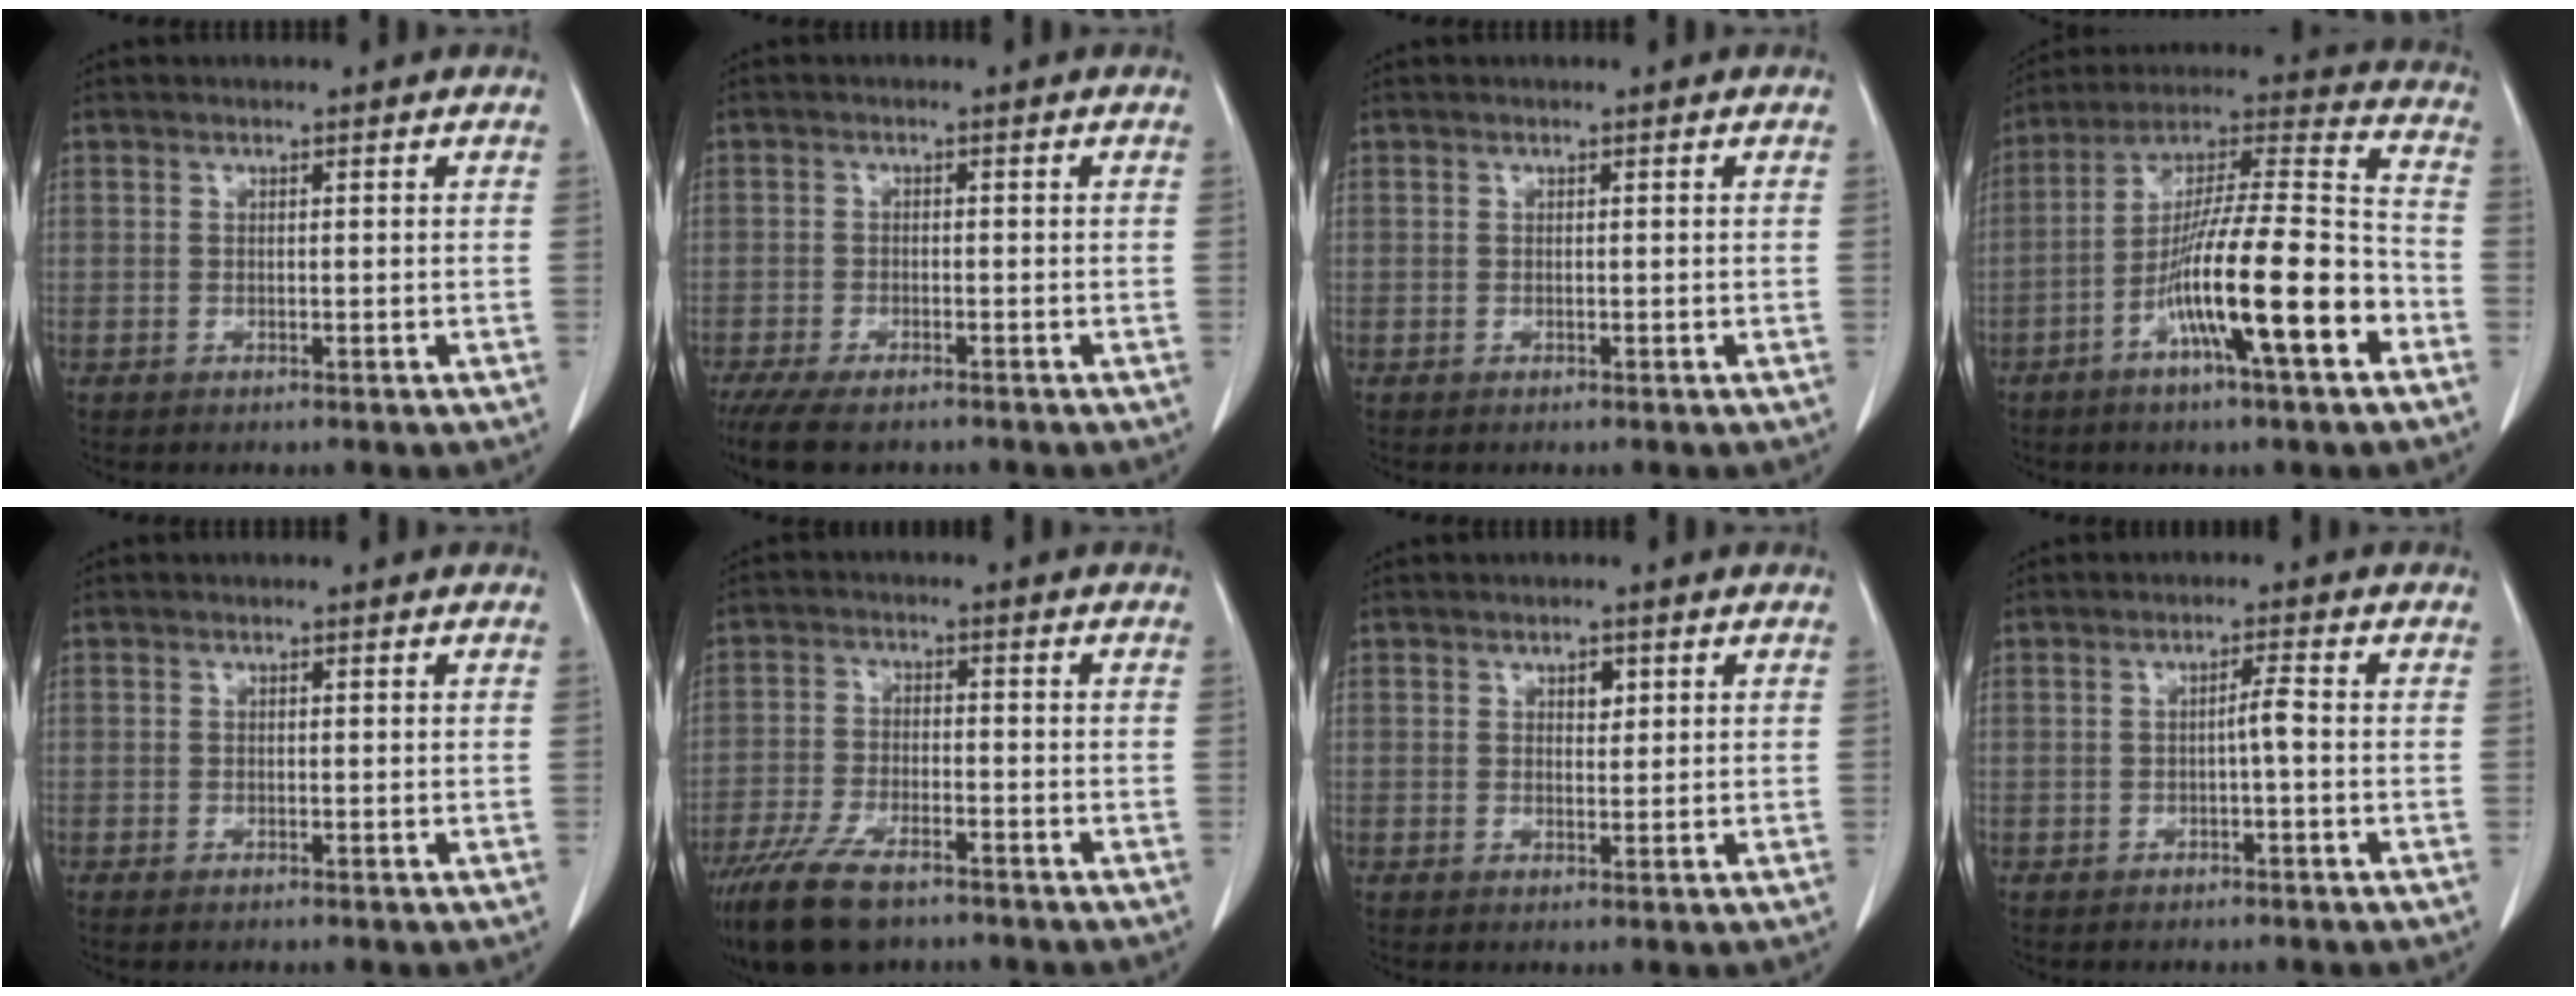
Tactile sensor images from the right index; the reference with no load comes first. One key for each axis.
{"total": 8.7, "fx": -6.6, "fy": 3.2, "fz": 4.7, "tx": -0.084, "ty": -0.011, "tz": -0.103}
{"total": 0.0}
{"total": 19.1, "fx": -7.6, "fy": 1.7, "fz": 17.5, "tx": -0.306, "ty": -0.005, "tz": -0.131}
{"total": 0.8, "fx": -0.4, "fy": 0.4, "fz": 0.5, "tx": -0.014, "ty": -0.001, "tz": -0.004}
{"total": 11.7, "fx": -8.4, "fy": 4.1, "fz": 7.1, "tx": -0.137, "ty": -0.017, "tz": -0.146}
{"total": 2.2, "fx": 0.9, "fy": 1.3, "fz": 1.6, "tx": -0.023, "ty": 0.000, "tz": 0.014}
{"total": 2.3, "fx": -0.4, "fy": 0.1, "fz": 2.2, "tx": -0.039, "ty": 0.003, "tz": -0.008}